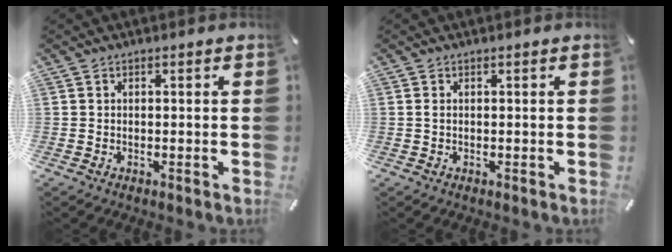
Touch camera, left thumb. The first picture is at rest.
{"total": 0.6, "force": [-0.1, 0.1, 0.6], "torque": [-0.013, 0.000, -0.002]}